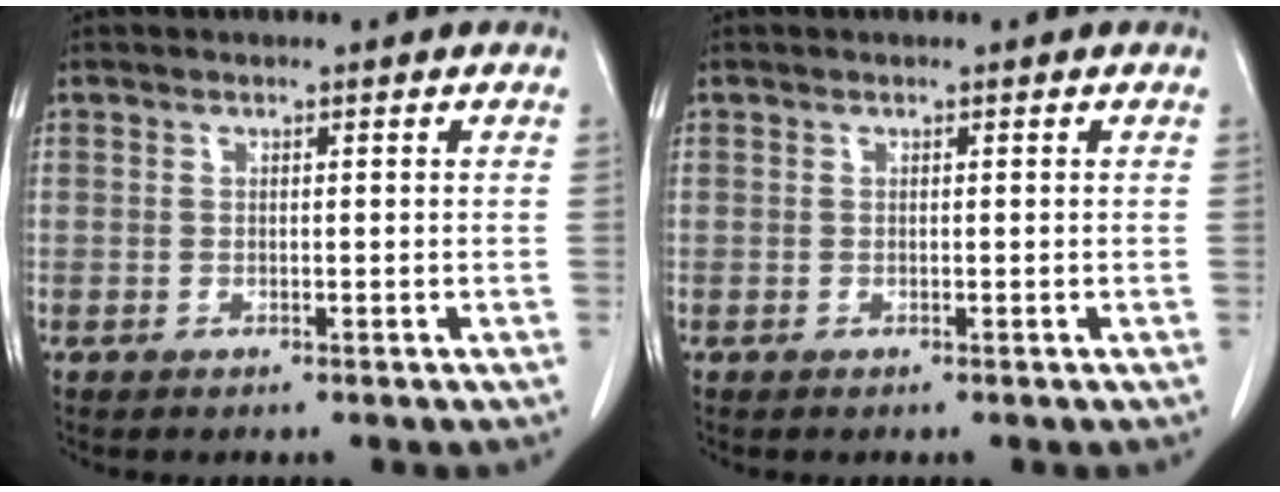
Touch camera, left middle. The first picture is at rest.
{"total": 0.0}